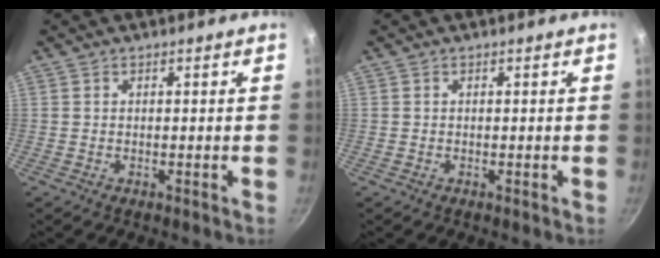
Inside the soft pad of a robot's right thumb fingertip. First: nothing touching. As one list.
[{"total": 0.0}]